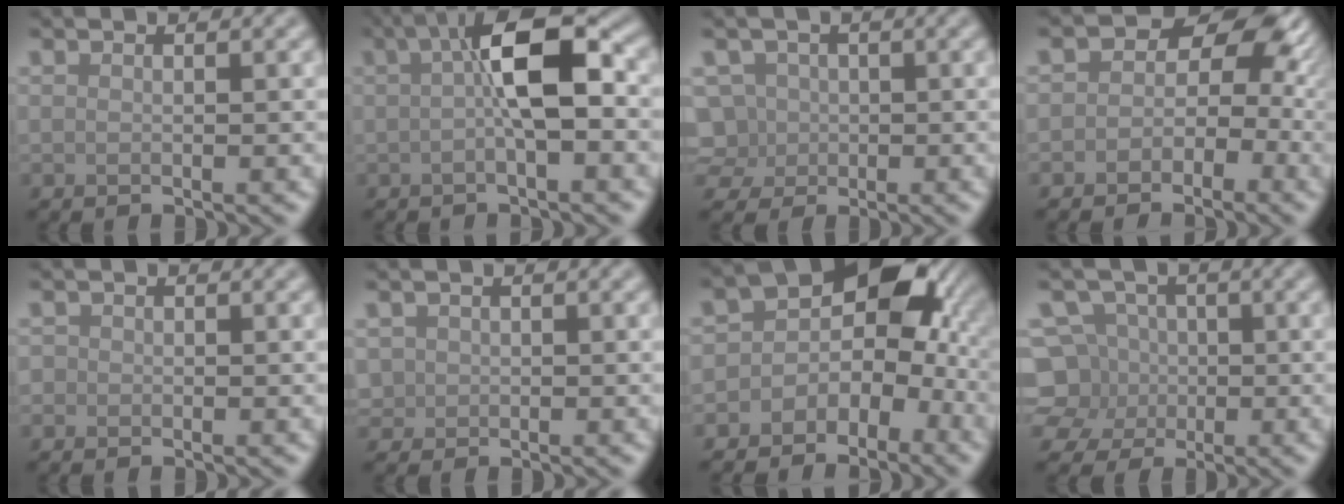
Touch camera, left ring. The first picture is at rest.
{"total": 6.0, "force": [0.1, 1.5, 5.8], "torque": [-0.099, 0.018, -0.005]}
{"total": 4.3, "force": [-0.6, 4.1, 1.2], "torque": [-0.021, 0.022, -0.017]}
{"total": 4.7, "force": [-0.9, 3.6, 2.8], "torque": [-0.019, 0.007, -0.029]}
{"total": 0.6, "force": [-0.5, 0.2, -0.3], "torque": [0.005, -0.002, -0.006]}
{"total": 1.0, "force": [-0.1, 0.9, -0.2], "torque": [-0.001, -0.003, 0.005]}
{"total": 7.5, "force": [-1.7, 5.2, 5.2], "torque": [-0.046, 0.020, -0.044]}
{"total": 6.7, "force": [-1.7, 6.2, 2.0], "torque": [-0.039, 0.014, -0.053]}